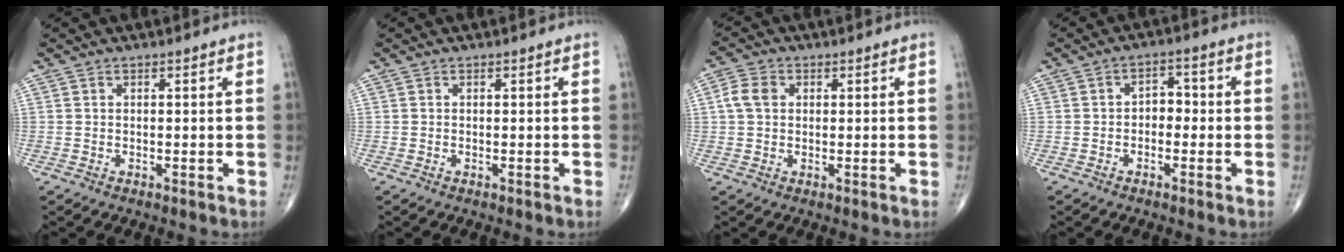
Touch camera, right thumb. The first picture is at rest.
{"total": 0.0}
{"total": 4.3, "force": [0.8, 3.4, 2.7], "torque": [-0.052, 0.010, 0.011]}
{"total": 3.4, "force": [-0.6, 2.4, 2.4], "torque": [-0.015, 0.016, -0.020]}